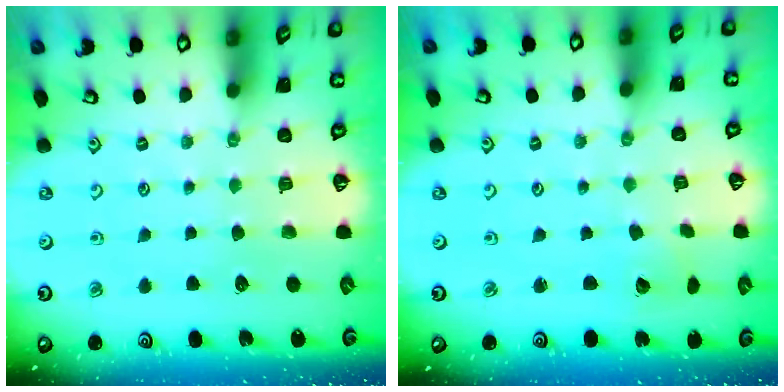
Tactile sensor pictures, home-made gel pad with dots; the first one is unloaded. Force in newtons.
{"total": 2.4, "press": 2.4, "slide": 0.1}